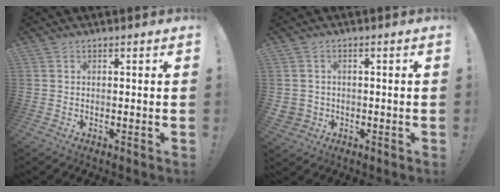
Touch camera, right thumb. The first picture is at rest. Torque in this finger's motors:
{"motor_torque": [0.04, 0.17, -0.12, -0.18, -0.03]}